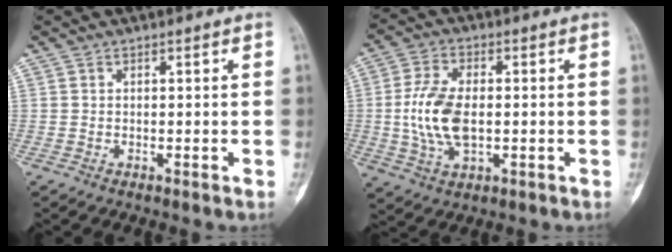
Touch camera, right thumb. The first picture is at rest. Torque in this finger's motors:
{"motor_torque": [1.72, 1.41, 1.06, -1.29, 0.33]}